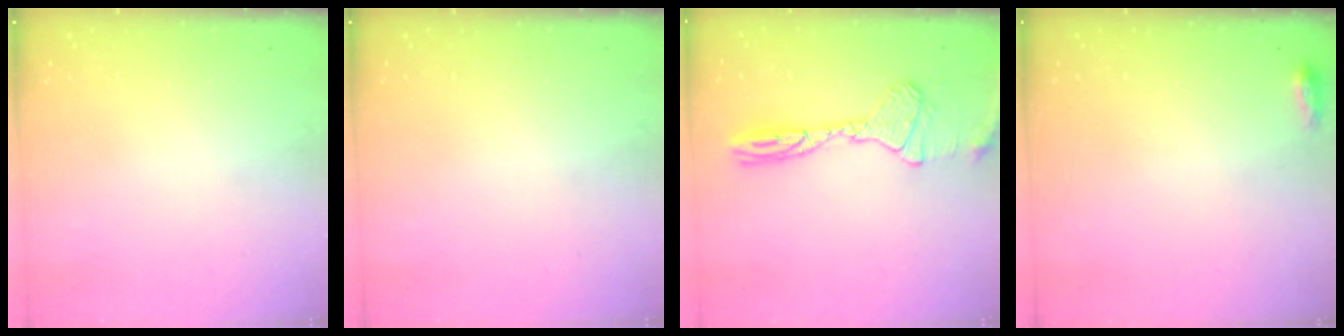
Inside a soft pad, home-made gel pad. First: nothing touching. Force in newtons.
{"total": 0.0}
{"total": 23.0, "press": 17.5, "slide": 15.0}
{"total": 3.7, "press": 3.5, "slide": 1.2}